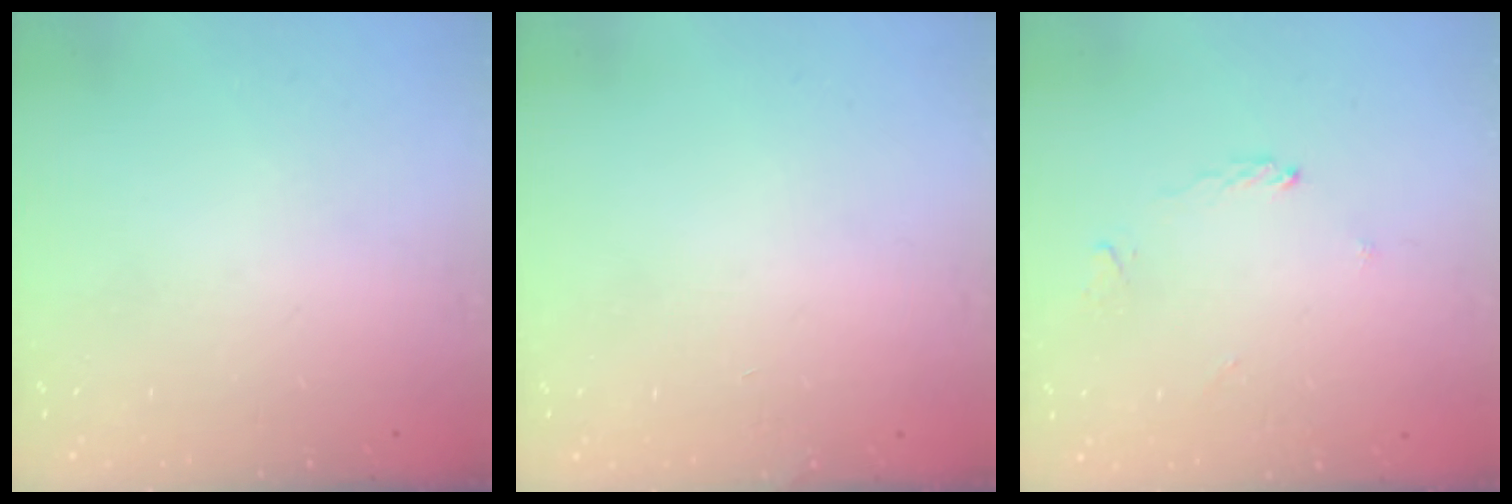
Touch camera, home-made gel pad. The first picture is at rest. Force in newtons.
{"total": 1.7, "press": 1.7, "slide": 0.1}
{"total": 2.0, "press": 2.0, "slide": 0.2}